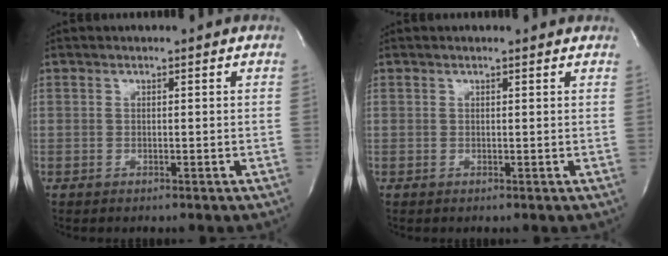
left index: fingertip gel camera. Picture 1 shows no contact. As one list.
[{"total": 2.1, "force": [1.9, 0.3, 0.8], "torque": [-0.016, 0.009, 0.014]}]